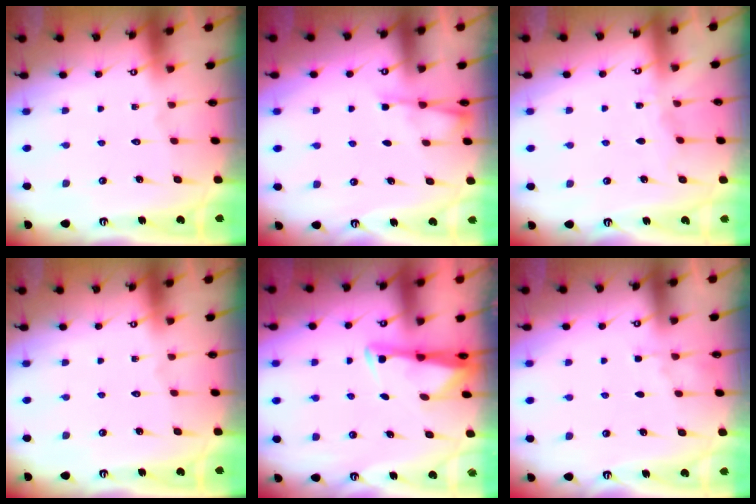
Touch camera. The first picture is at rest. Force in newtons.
{"total": 3.4, "press": 3.4, "slide": 0.4}
{"total": 3.4, "press": 3.4, "slide": 0.5}
{"total": 0.0}
{"total": 2.9, "press": 2.9, "slide": 0.1}
{"total": 2.7, "press": 2.7, "slide": 0.4}